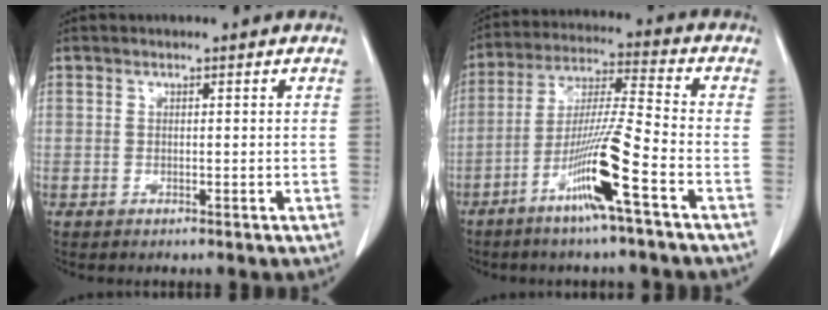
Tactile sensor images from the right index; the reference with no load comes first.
{"total": 11.6, "force": [-5.8, -1.1, 10.0], "torque": [-0.196, -0.010, -0.112]}